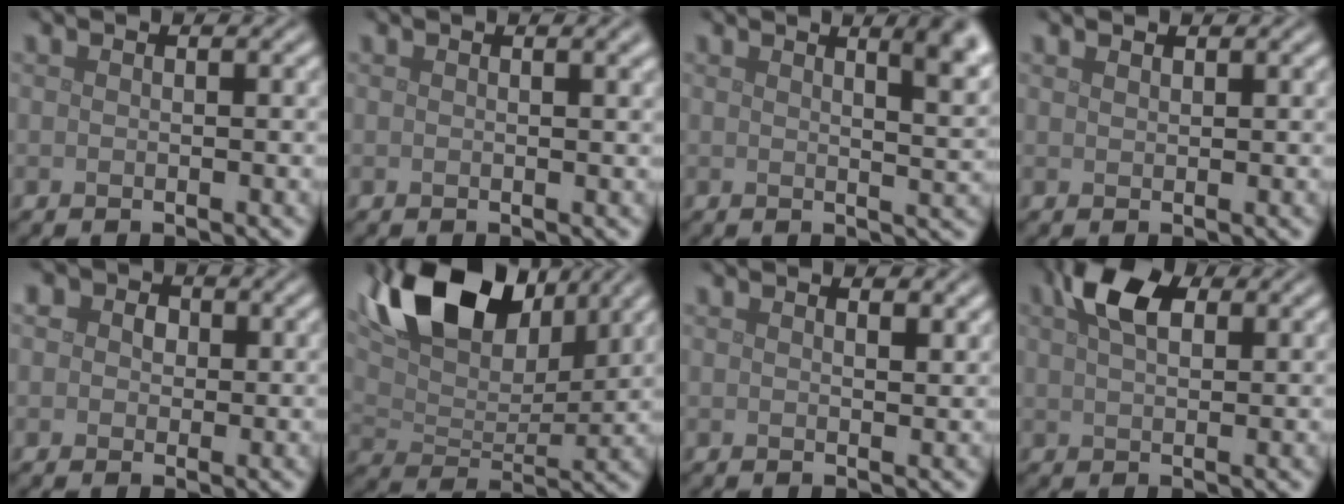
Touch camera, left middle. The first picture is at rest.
{"total": 1.6, "force": [0.9, 0.5, 1.3], "torque": [-0.007, 0.006, 0.010]}
{"total": 5.8, "force": [3.0, 2.2, 4.4], "torque": [-0.022, 0.024, 0.024]}
{"total": 0.6, "force": [0.5, 0.2, 0.0], "torque": [-0.003, -0.002, 0.012]}
{"total": 5.4, "force": [2.2, 4.2, 2.7], "torque": [-0.032, 0.028, -0.009]}
{"total": 12.9, "force": [7.7, 6.3, 8.1], "torque": [-0.157, 0.020, 0.122]}
{"total": 1.0, "force": [0.8, 0.2, 0.5], "torque": [-0.008, -0.001, 0.014]}
{"total": 4.9, "force": [2.3, 2.6, 3.5], "torque": [-0.073, 0.010, 0.036]}